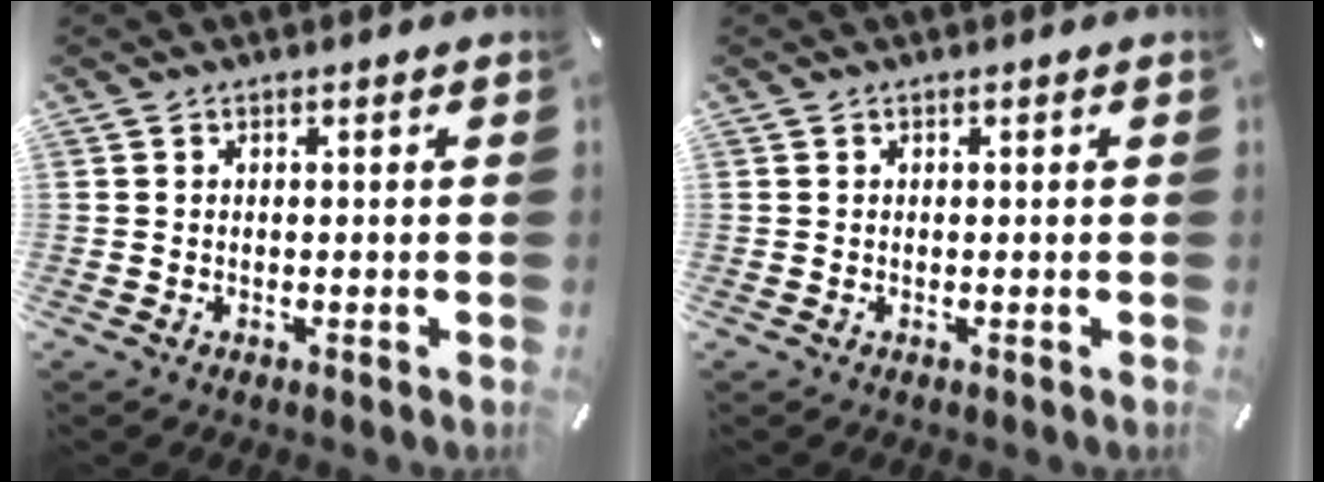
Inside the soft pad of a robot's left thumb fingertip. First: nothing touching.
{"total": 0.0}